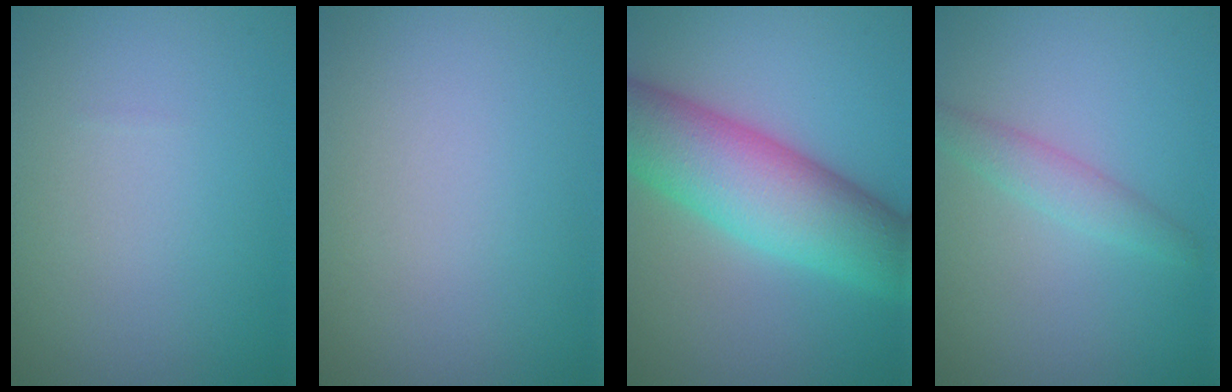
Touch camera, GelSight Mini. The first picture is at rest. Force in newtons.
{"total": 0.0}
{"total": 9.5, "press": 9.5, "slide": 0.2}
{"total": 1.9, "press": 1.9, "slide": 0.1}